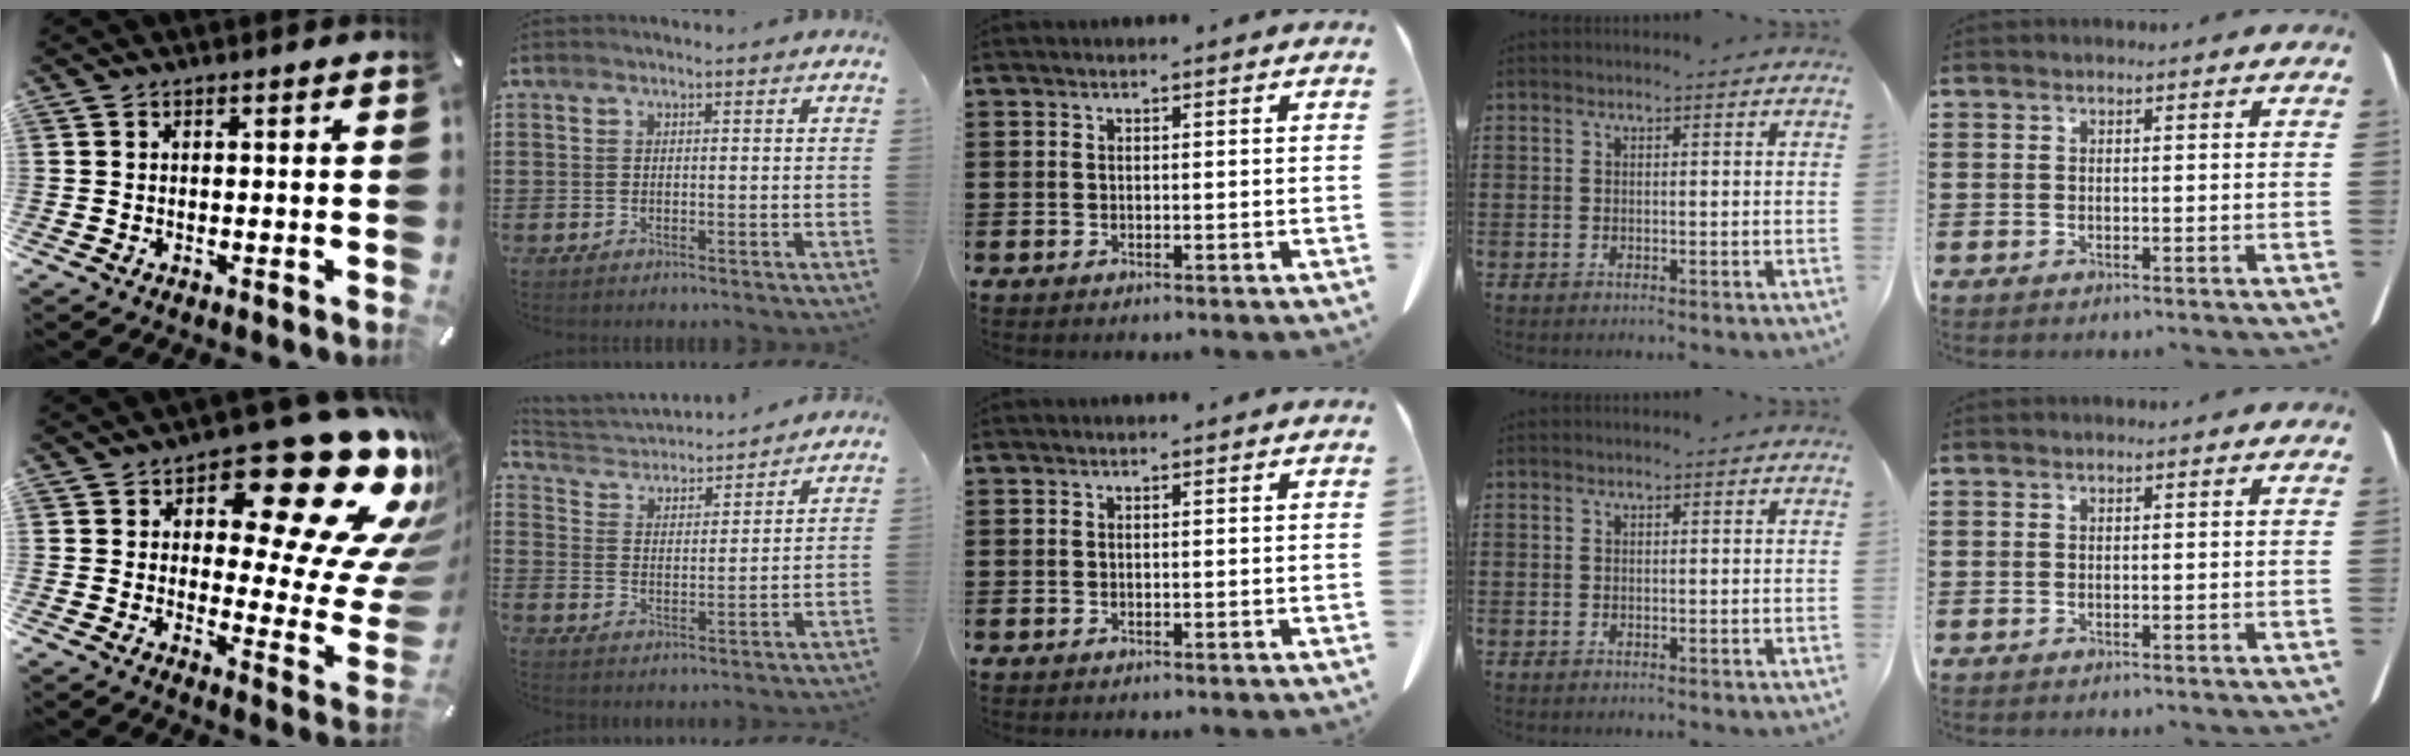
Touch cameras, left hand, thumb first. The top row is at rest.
{"thumb": {"total": 25.7, "force": [14.3, 10.5, 18.6], "torque": [-0.226, -0.110, 0.229]}, "index": {"total": 3.3, "force": [3.2, 0.4, 0.1], "torque": [-0.025, -0.029, 0.049]}}